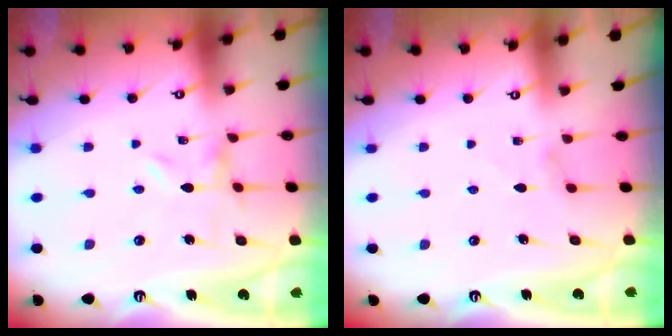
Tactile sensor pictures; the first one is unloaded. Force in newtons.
{"total": 1.4, "press": 1.4, "slide": 0.3}